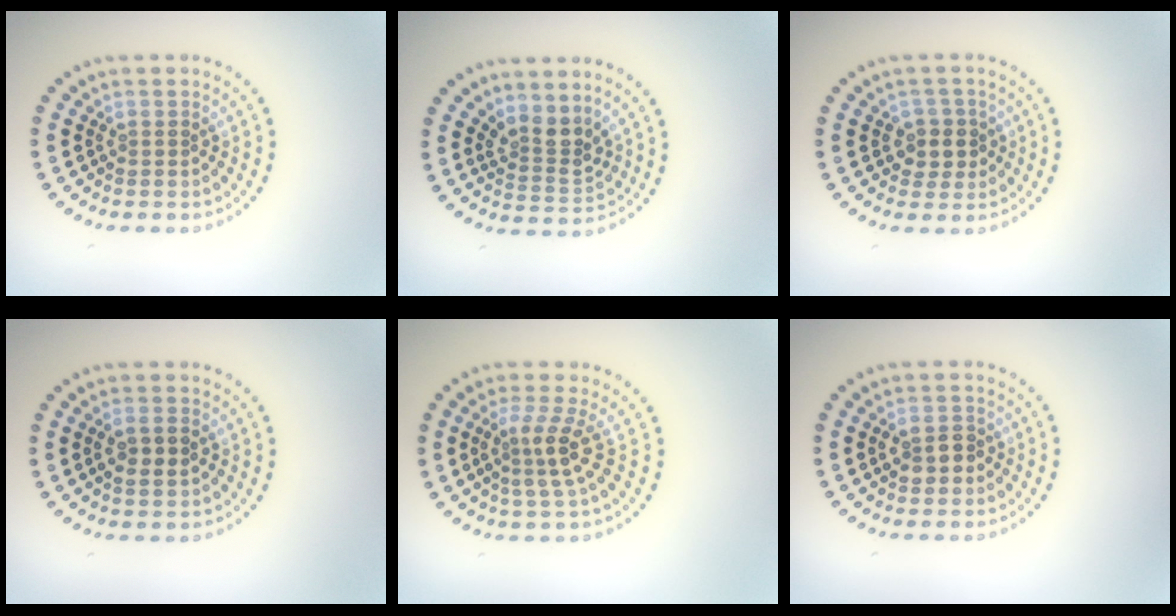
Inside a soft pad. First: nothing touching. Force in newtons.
{"total": 2.8, "press": 2.1, "slide": 1.9}
{"total": 2.3, "press": 2.2, "slide": 0.9}
{"total": 2.3, "press": 2.3, "slide": 0.4}
{"total": 2.9, "press": 2.3, "slide": 1.9}
{"total": 2.3, "press": 2.3, "slide": 0.4}